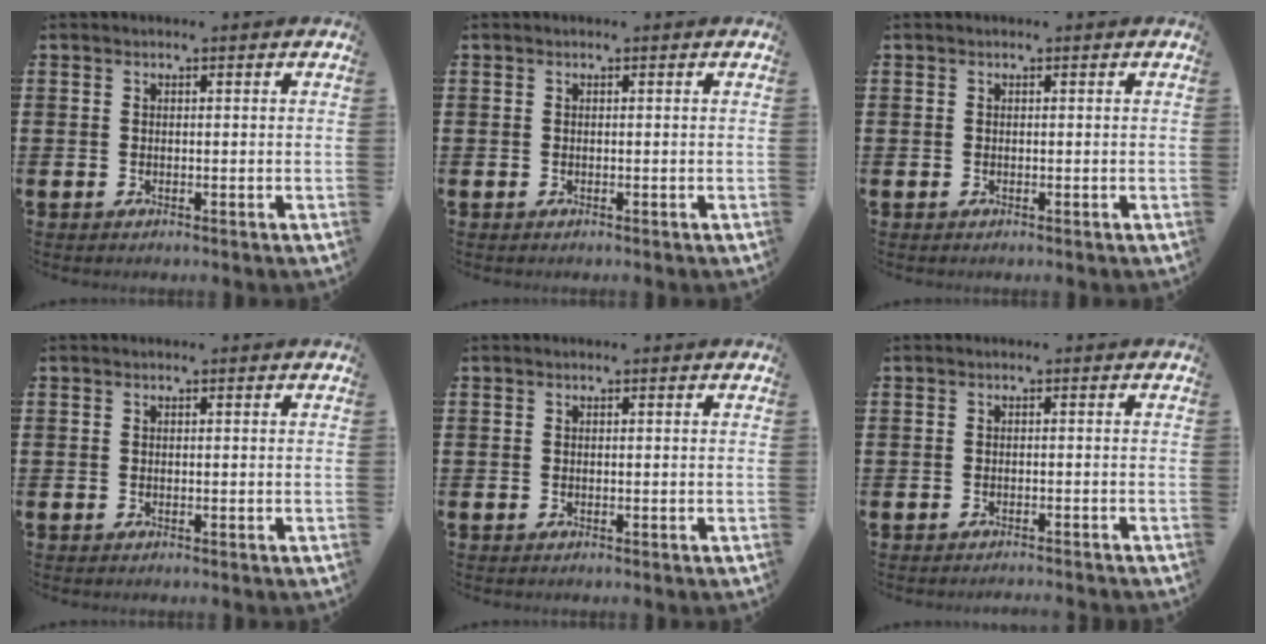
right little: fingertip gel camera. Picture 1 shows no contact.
{"total": 0.0}
{"total": 0.0}
{"total": 0.0}
{"total": 0.0}
{"total": 0.8, "force": [-0.8, -0.2, 0.0], "torque": [-0.001, 0.000, -0.016]}